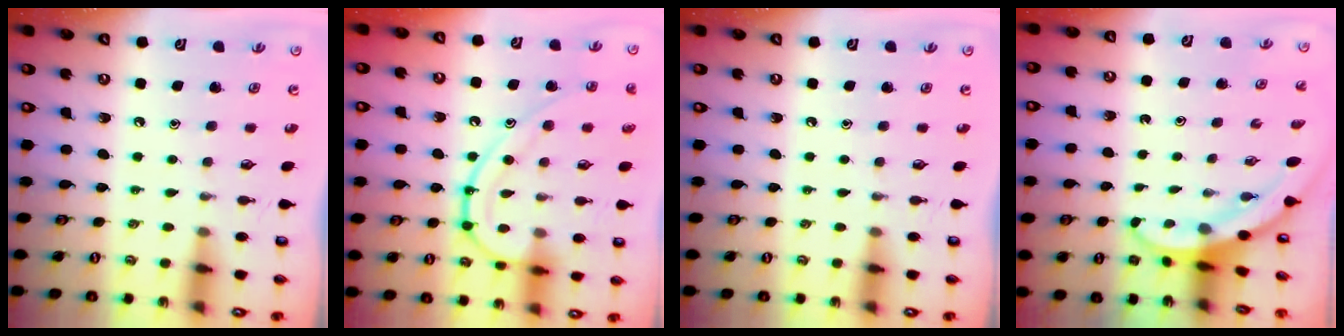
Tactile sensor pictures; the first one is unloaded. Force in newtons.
{"total": 14.0, "press": 13.9, "slide": 1.5}
{"total": 0.0}
{"total": 3.4, "press": 3.4, "slide": 0.1}